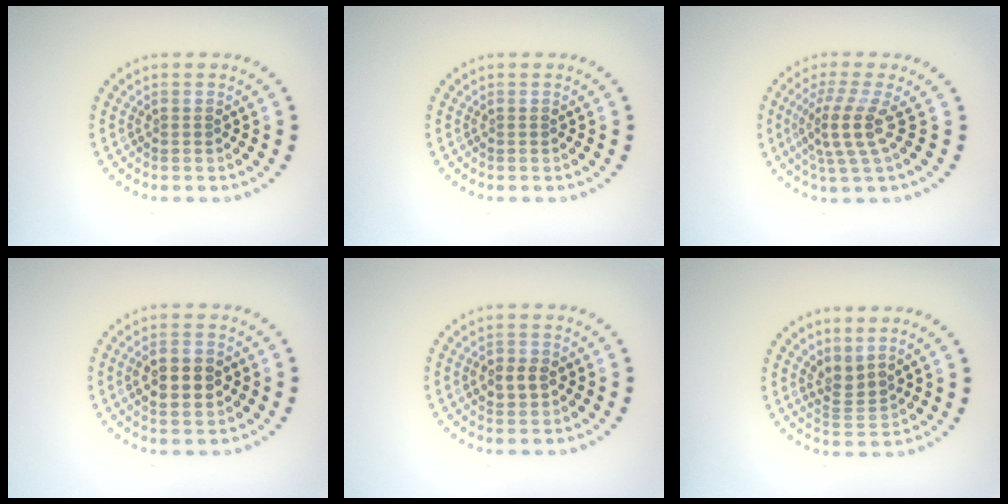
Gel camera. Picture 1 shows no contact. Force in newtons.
{"total": 0.0}
{"total": 3.7, "press": 2.6, "slide": 2.6}
{"total": 4.1, "press": 4.1, "slide": 0.2}
{"total": 2.0, "press": 2.0, "slide": 0.2}
{"total": 2.3, "press": 1.5, "slide": 1.7}